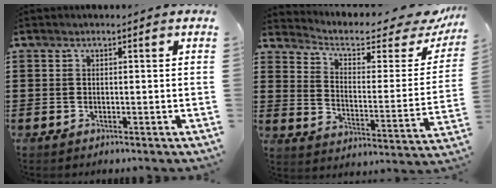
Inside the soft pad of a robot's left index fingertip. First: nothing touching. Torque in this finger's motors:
{"motor_torque": [1.51, 0.63, 0.18, 0.02]}